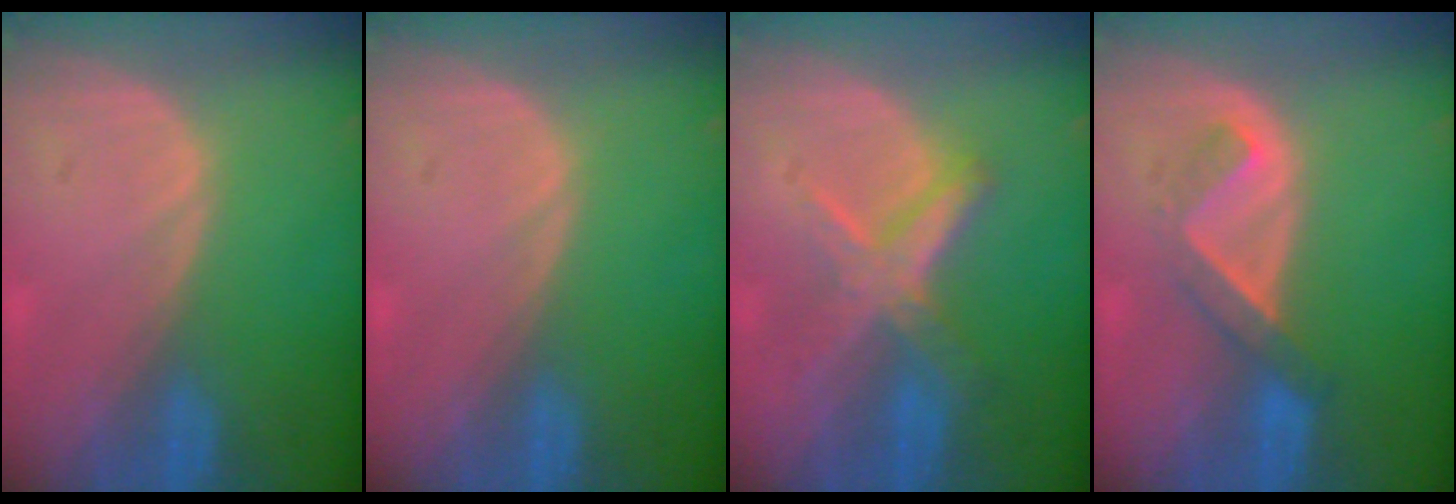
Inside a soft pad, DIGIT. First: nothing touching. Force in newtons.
{"total": 0.0}
{"total": 6.5, "press": 5.8, "slide": 3.0}
{"total": 5.1, "press": 4.4, "slide": 2.6}